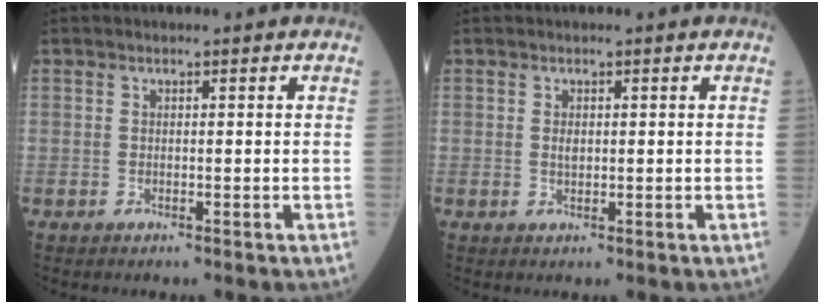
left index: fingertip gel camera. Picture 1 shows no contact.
{"total": 1.0, "force": [0.2, 0.6, 0.8], "torque": [-0.014, -0.001, 0.004]}